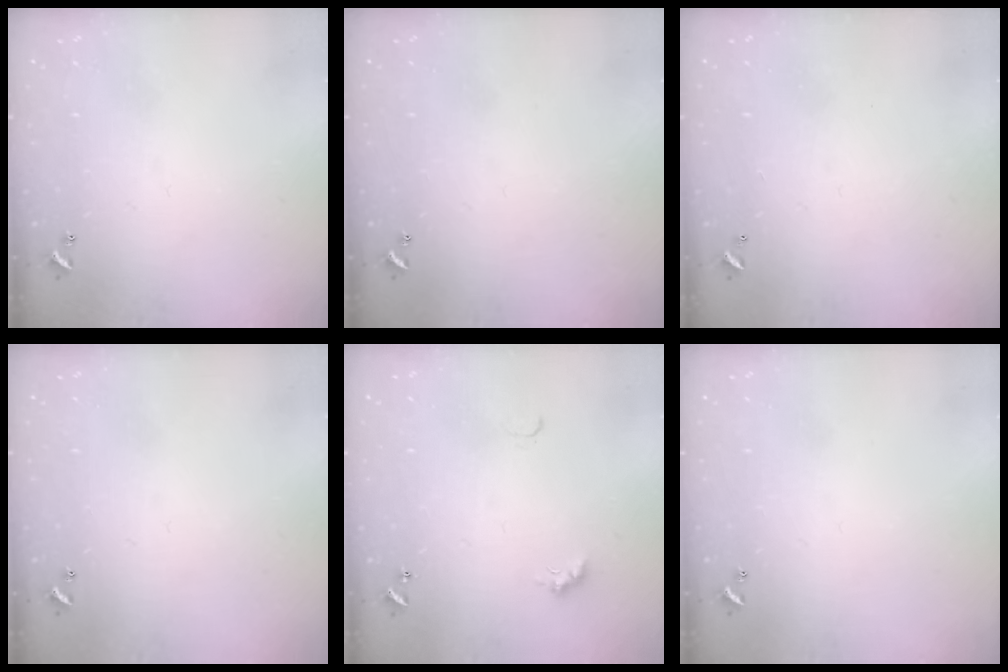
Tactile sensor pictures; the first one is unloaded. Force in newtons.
{"total": 0.0}
{"total": 2.9, "press": 2.9, "slide": 0.1}
{"total": 0.0}
{"total": 2.4, "press": 2.3, "slide": 0.5}
{"total": 0.0}